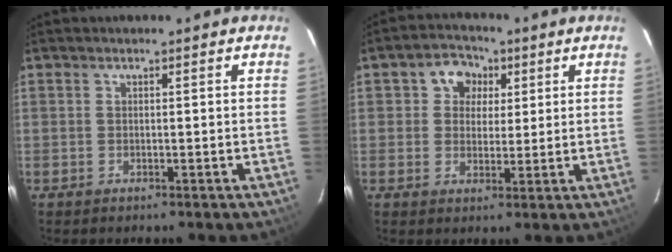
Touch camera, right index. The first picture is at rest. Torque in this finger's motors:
{"motor_torque": [0.13, 0.03, 0.17, 0.04]}